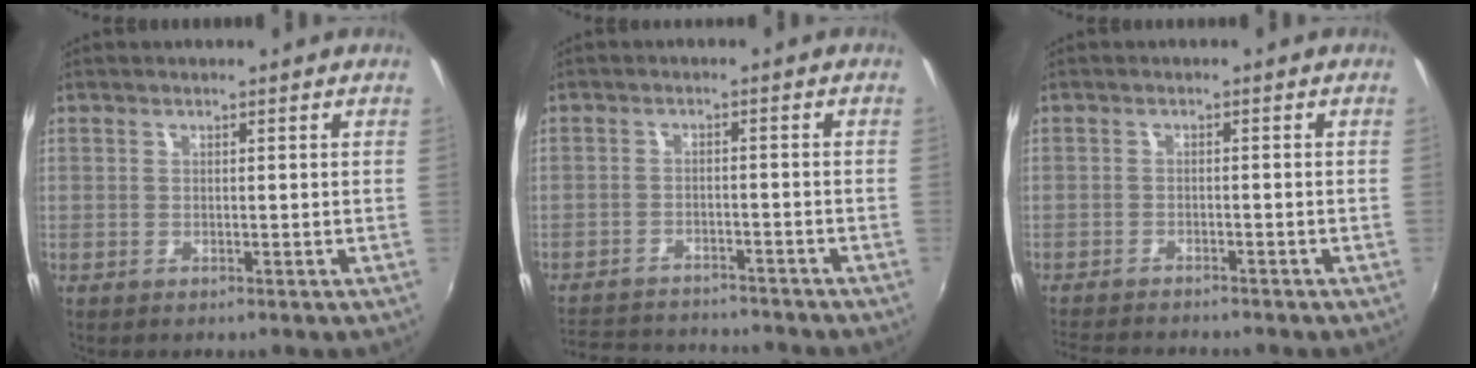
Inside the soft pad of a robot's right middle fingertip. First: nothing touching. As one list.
[{"total": 13.6, "force": [-12.4, 3.2, 4.5], "torque": [-0.109, -0.002, -0.184]}, {"total": 7.8, "force": [-7.2, 1.2, 2.8], "torque": [-0.073, -0.017, -0.115]}]